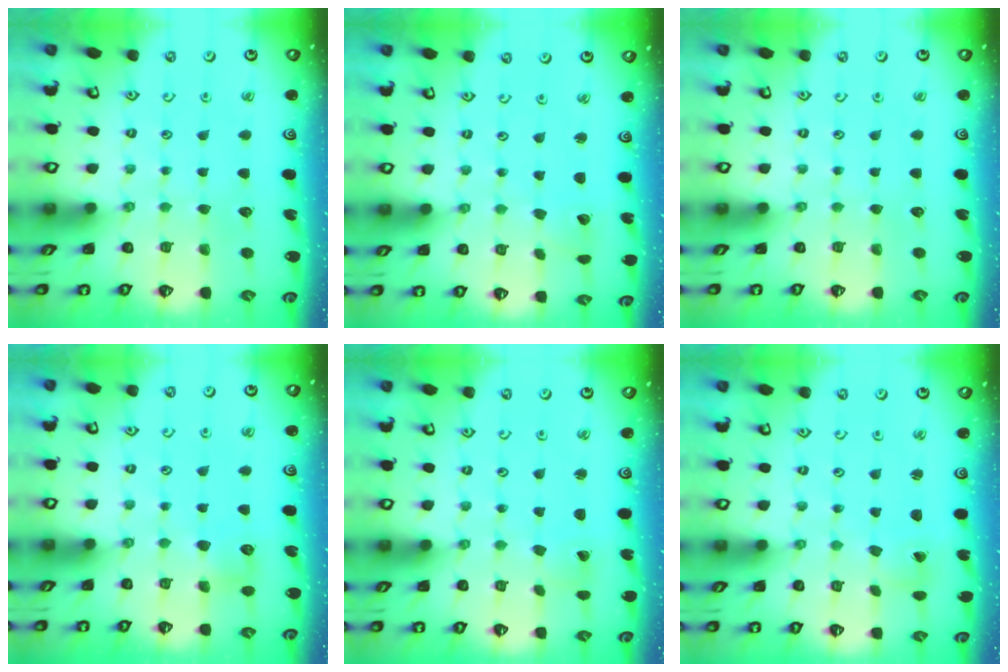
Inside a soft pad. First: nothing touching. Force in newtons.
{"total": 2.0, "press": 2.0, "slide": 0.1}
{"total": 0.0}
{"total": 6.4, "press": 6.3, "slide": 0.8}
{"total": 0.0}
{"total": 1.3, "press": 1.3, "slide": 0.1}